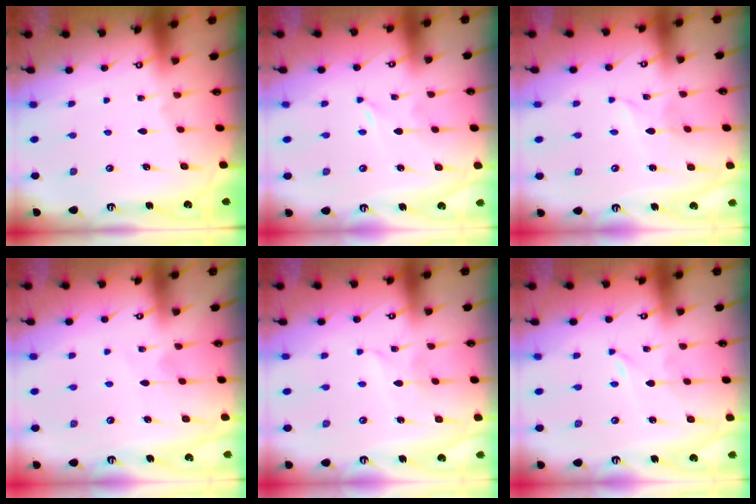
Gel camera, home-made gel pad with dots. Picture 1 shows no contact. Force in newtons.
{"total": 0.0}
{"total": 2.1, "press": 2.1, "slide": 0.3}
{"total": 5.3, "press": 5.2, "slide": 0.3}
{"total": 2.2, "press": 2.2, "slide": 0.2}
{"total": 0.0}